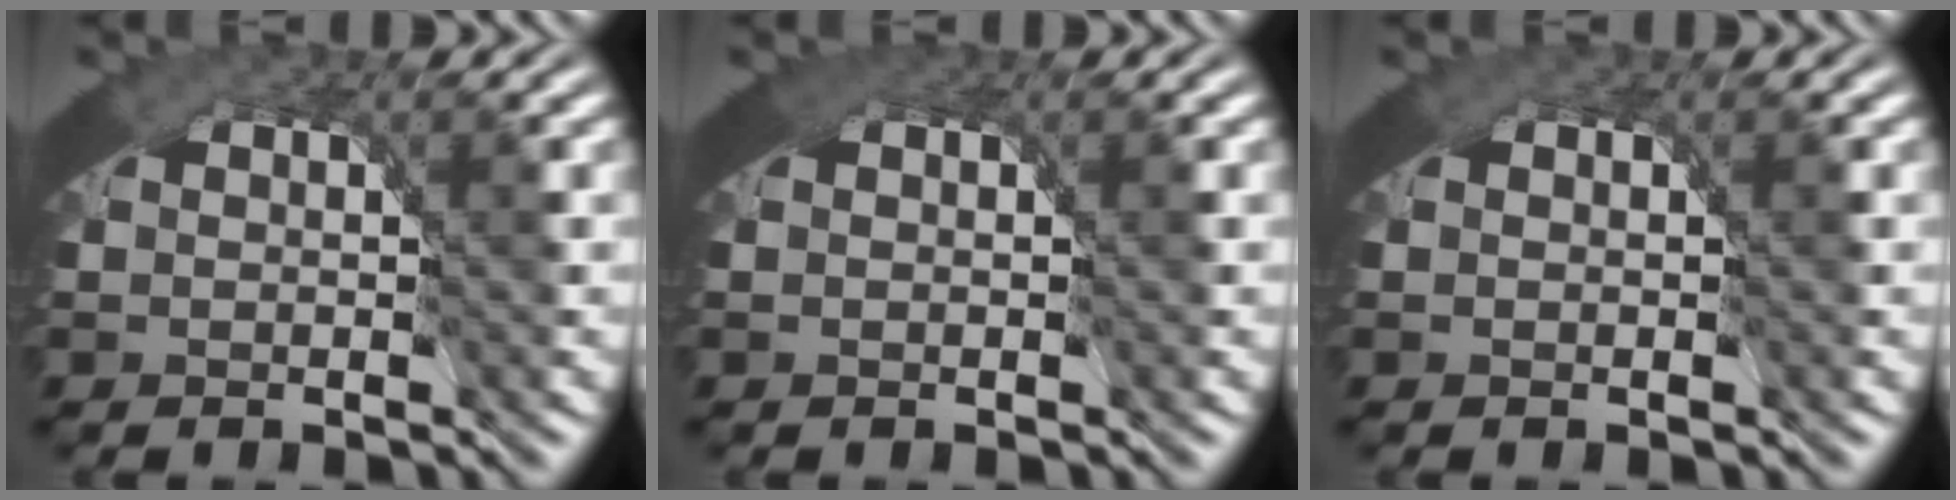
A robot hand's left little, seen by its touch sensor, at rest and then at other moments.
{"total": 1.1, "force": [0.6, 0.7, 0.6], "torque": [-0.012, -0.003, 0.011]}
{"total": 0.0}